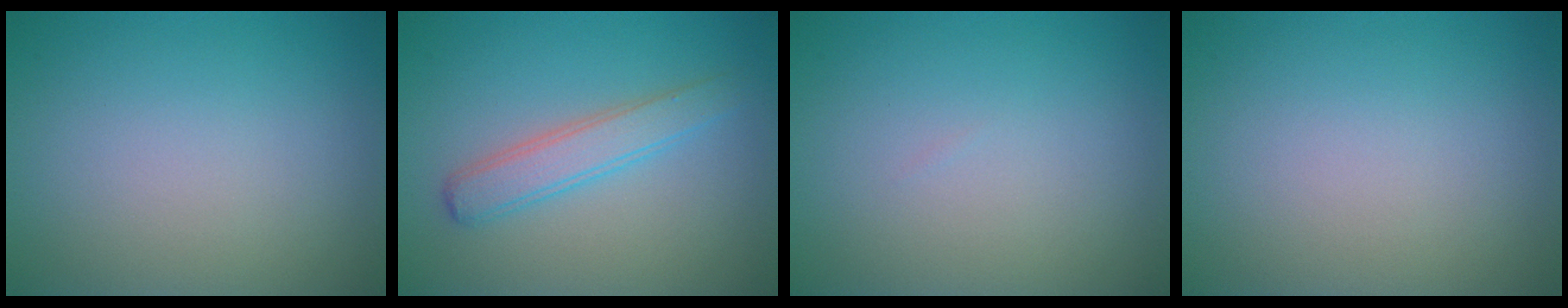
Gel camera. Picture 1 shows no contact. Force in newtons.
{"total": 2.9, "press": 2.9, "slide": 0.0}
{"total": 0.0}
{"total": 0.0}